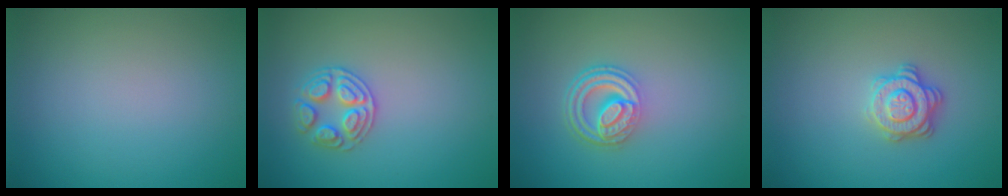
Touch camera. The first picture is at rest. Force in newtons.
{"total": 2.7, "press": 2.7, "slide": 0.3}
{"total": 4.3, "press": 3.1, "slide": 3.0}
{"total": 2.9, "press": 2.8, "slide": 0.9}